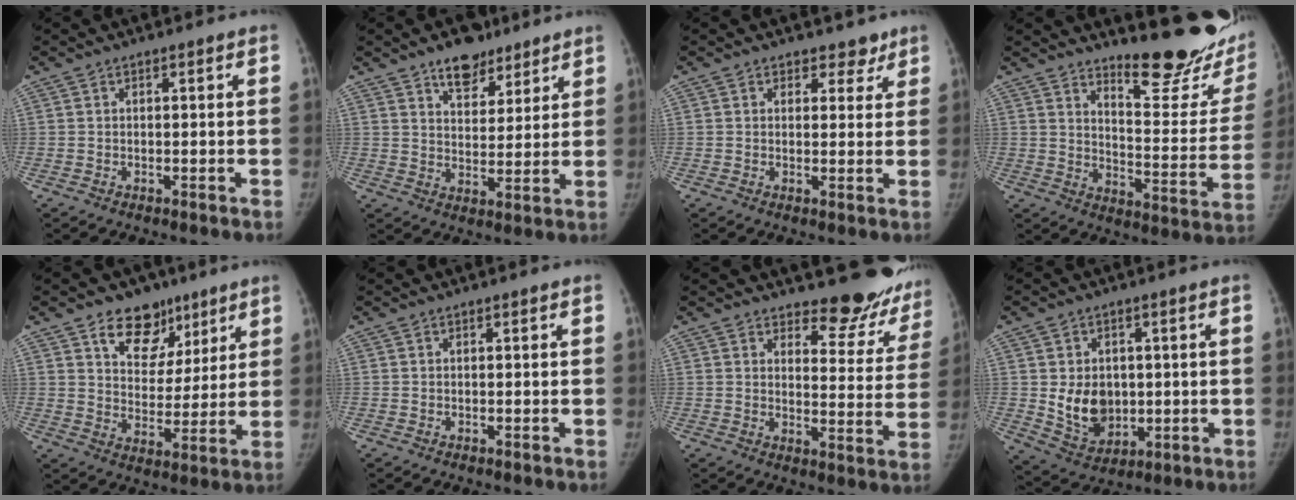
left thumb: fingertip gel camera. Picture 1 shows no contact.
{"total": 9.0, "force": [6.3, 4.9, 4.1], "torque": [-0.029, -0.037, 0.102]}
{"total": 3.3, "force": [2.4, 2.2, 0.5], "torque": [0.024, -0.013, 0.028]}
{"total": 20.3, "force": [16.7, 4.8, 10.5], "torque": [-0.102, -0.159, 0.219]}
{"total": 11.6, "force": [7.3, 7.9, 4.4], "torque": [-0.025, -0.035, 0.118]}
{"total": 0.0}
{"total": 14.4, "force": [13.0, 5.1, 3.6], "torque": [0.011, -0.117, 0.141]}
{"total": 9.5, "force": [0.2, 7.4, 5.9], "torque": [-0.065, -0.012, 0.025]}